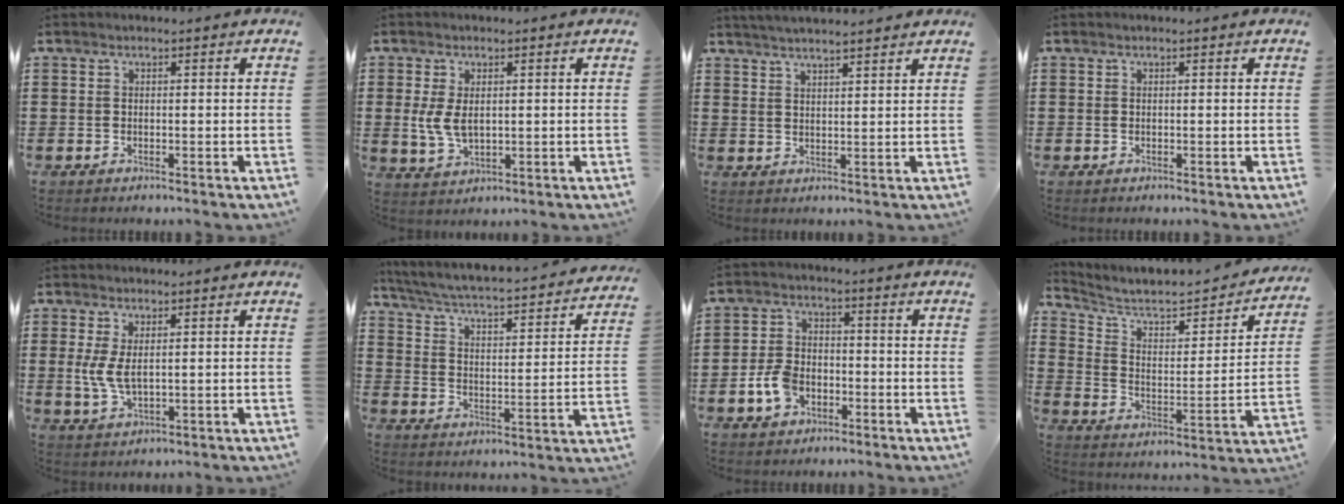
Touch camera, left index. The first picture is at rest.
{"total": 4.9, "force": [0.4, 2.9, 3.9], "torque": [-0.093, 0.004, 0.004]}
{"total": 4.8, "force": [3.9, 0.0, 2.8], "torque": [-0.063, -0.008, 0.069]}
{"total": 0.0}
{"total": 4.6, "force": [0.6, 2.1, 4.0], "torque": [-0.102, -0.001, 0.004]}
{"total": 3.0, "force": [2.6, -0.2, 1.4], "torque": [-0.046, -0.035, 0.032]}
{"total": 5.9, "force": [-2.4, 3.9, 3.8], "torque": [-0.092, 0.005, -0.049]}
{"total": 5.5, "force": [4.5, 1.7, 2.7], "torque": [-0.078, -0.029, 0.069]}